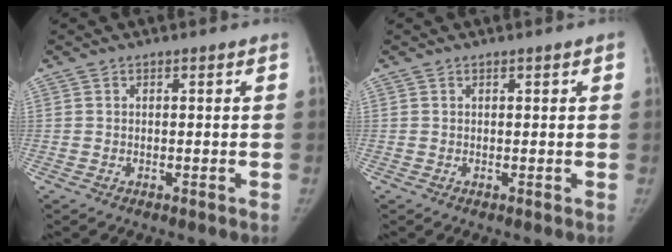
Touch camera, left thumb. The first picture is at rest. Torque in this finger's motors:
{"motor_torque": [0.63, 0.37, 0.53, -0.83, 0.10]}